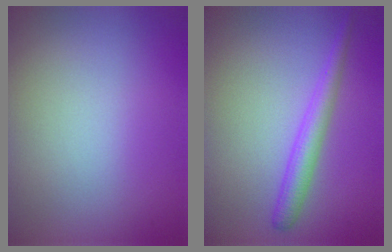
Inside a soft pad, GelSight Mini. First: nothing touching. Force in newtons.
{"total": 2.6, "press": 2.6, "slide": 0.1}